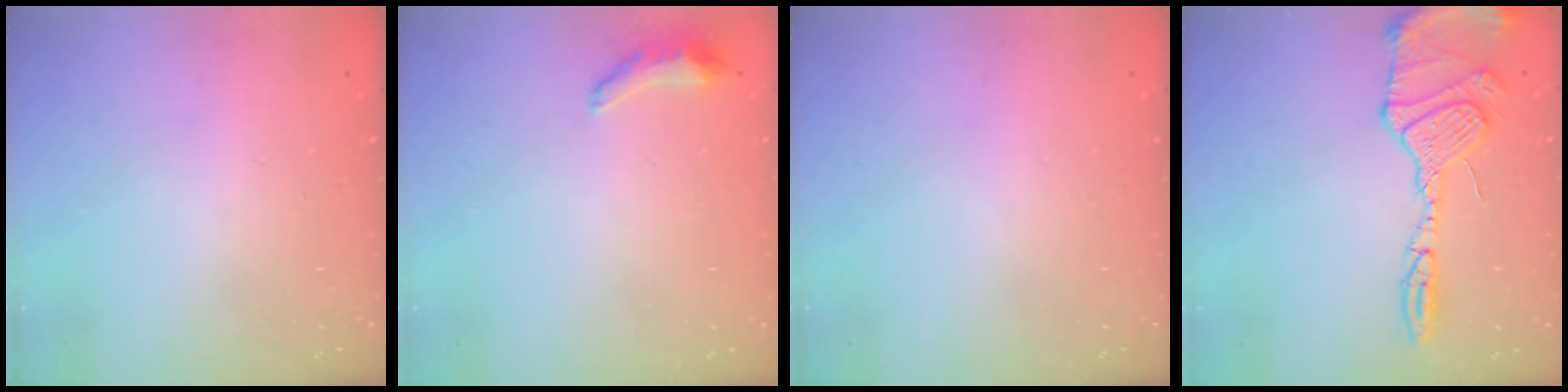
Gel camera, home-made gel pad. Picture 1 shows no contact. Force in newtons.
{"total": 6.8, "press": 6.2, "slide": 2.9}
{"total": 0.0}
{"total": 25.6, "press": 19.4, "slide": 16.7}